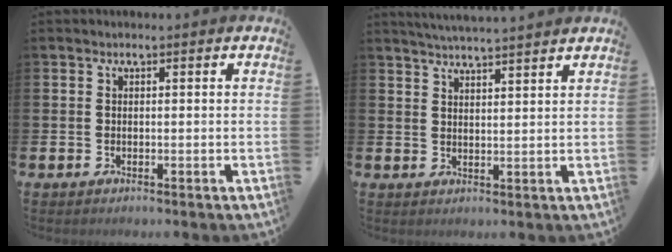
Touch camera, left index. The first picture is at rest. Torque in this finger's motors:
{"motor_torque": [-0.14, -0.43, 0.46, 0.09]}